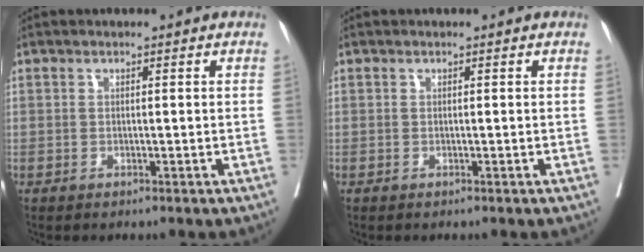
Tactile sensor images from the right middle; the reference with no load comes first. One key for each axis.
{"total": 0.0}